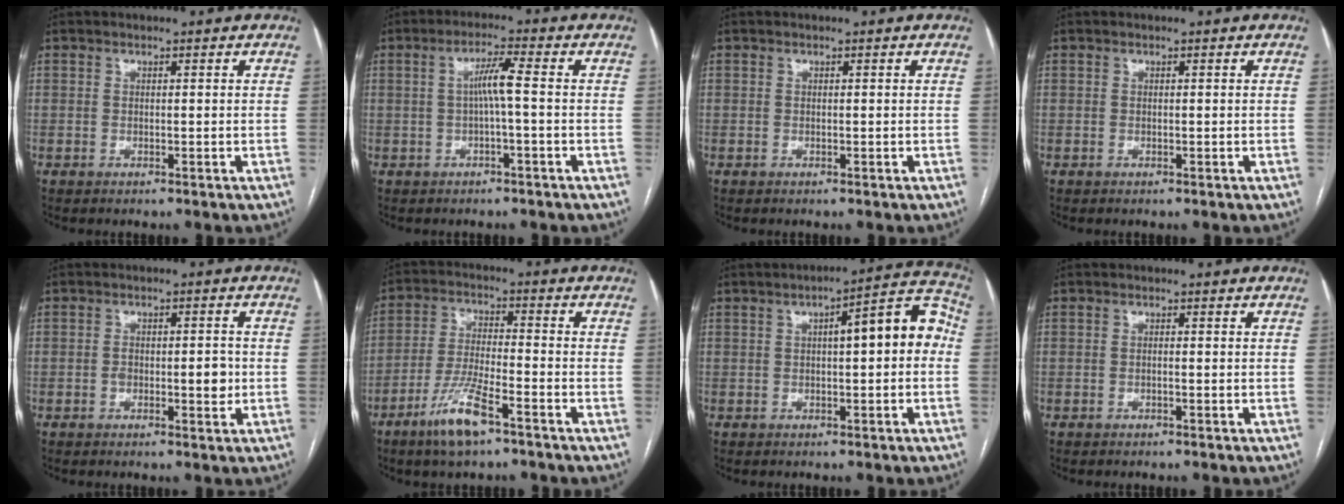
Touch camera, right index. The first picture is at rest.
{"total": 4.0, "force": [-0.2, -0.3, 4.0], "torque": [-0.072, 0.013, 0.000]}
{"total": 0.0}
{"total": 0.0}
{"total": 4.5, "force": [-0.8, 1.9, 4.0], "torque": [-0.061, 0.002, -0.008]}
{"total": 8.7, "force": [-5.5, 1.3, 6.6], "torque": [-0.137, -0.012, -0.103]}
{"total": 9.9, "force": [0.8, 2.4, 9.6], "torque": [-0.124, 0.042, 0.008]}
{"total": 0.5, "force": [-0.1, 0.1, 0.5], "torque": [-0.010, 0.000, -0.002]}